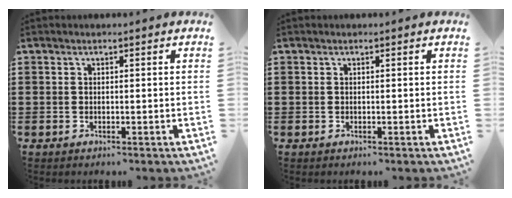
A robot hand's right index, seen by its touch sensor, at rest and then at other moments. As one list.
[{"total": 0.0}]